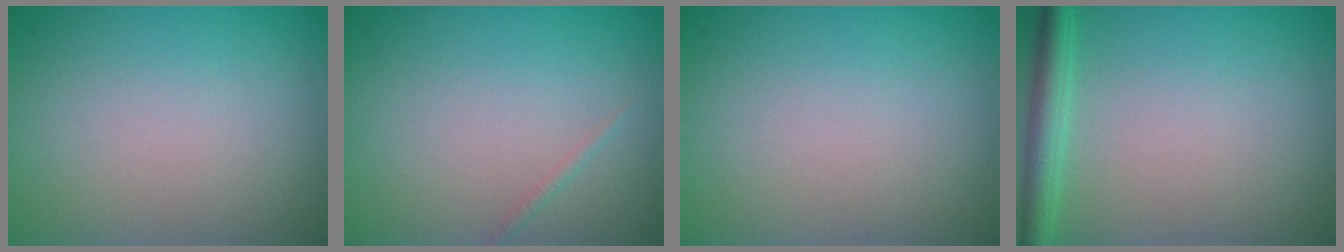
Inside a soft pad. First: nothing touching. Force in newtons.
{"total": 0.6, "press": 0.6, "slide": 0.0}
{"total": 0.0}
{"total": 2.7, "press": 2.7, "slide": 0.1}